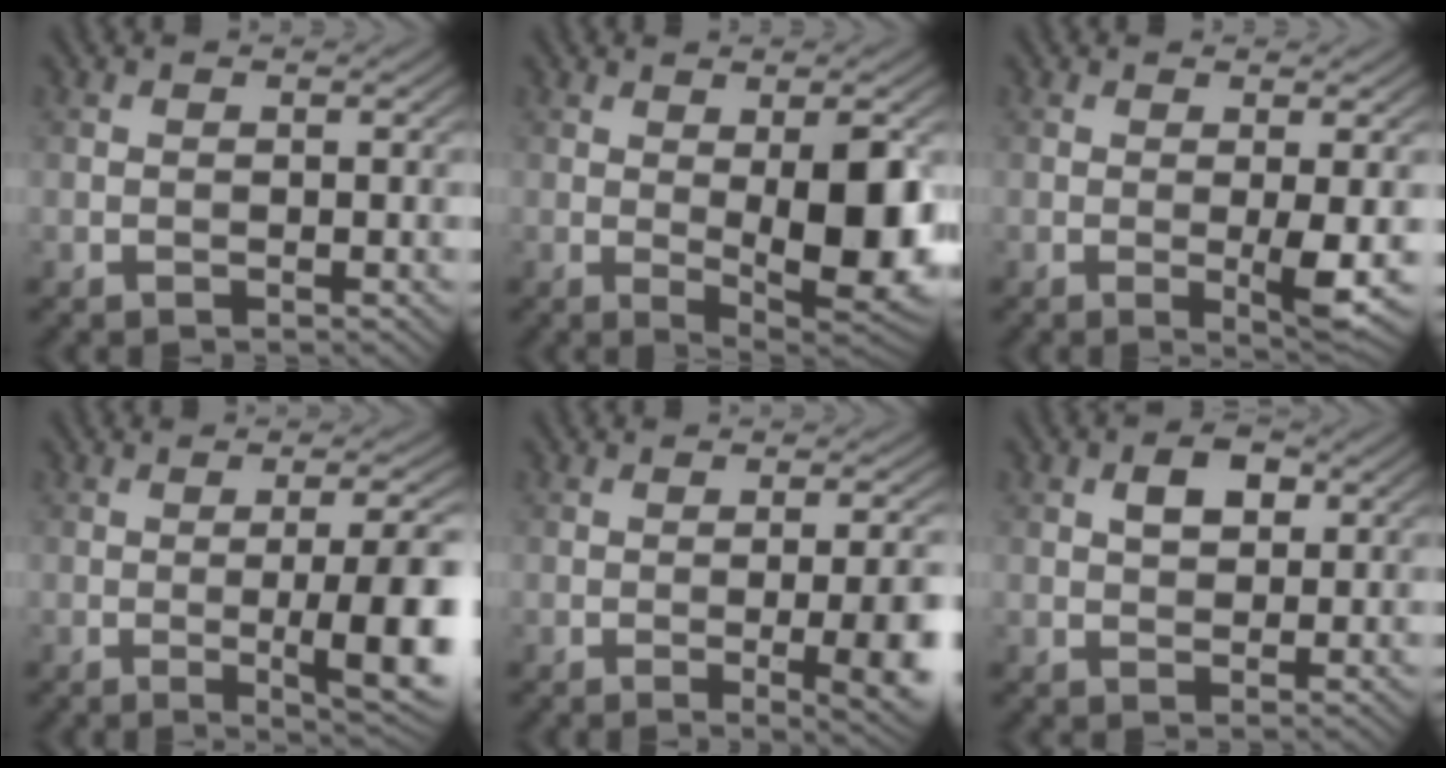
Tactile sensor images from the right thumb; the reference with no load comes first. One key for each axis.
{"total": 11.5, "fx": 0.0, "fy": 3.8, "fz": 10.9, "tx": -0.146, "ty": -0.001, "tz": 0.003}
{"total": 3.5, "fx": -0.2, "fy": 0.3, "fz": 3.5, "tx": -0.066, "ty": -0.005, "tz": -0.002}
{"total": 10.8, "fx": -1.7, "fy": 2.4, "fz": 10.4, "tx": -0.136, "ty": 0.006, "tz": -0.021}
{"total": 7.9, "fx": -1.5, "fy": 2.1, "fz": 7.4, "tx": -0.096, "ty": -0.005, "tz": -0.009}
{"total": 3.3, "fx": 1.2, "fy": 2.0, "fz": 2.3, "tx": -0.041, "ty": 0.004, "tz": 0.019}